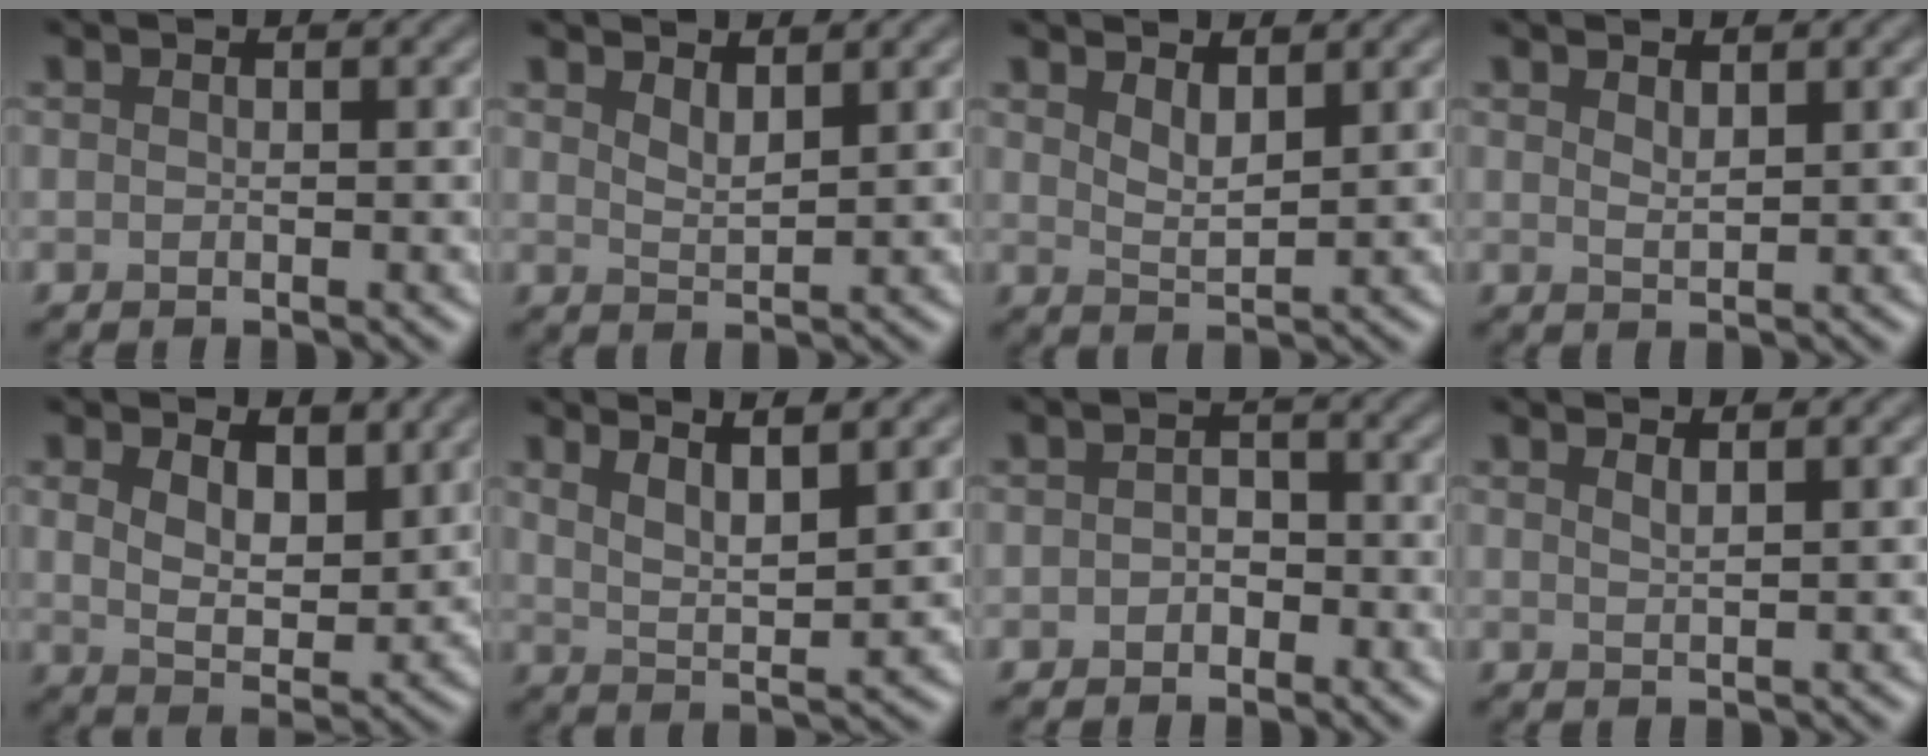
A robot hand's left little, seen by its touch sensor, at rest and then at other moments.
{"total": 2.1, "force": [1.7, 0.5, 1.1], "torque": [-0.018, -0.003, 0.033]}
{"total": 2.4, "force": [1.8, 0.7, 1.5], "torque": [-0.027, -0.008, 0.034]}
{"total": 1.3, "force": [1.1, 0.2, 0.6], "torque": [-0.013, -0.001, 0.021]}
{"total": 5.5, "force": [2.6, 3.0, 3.9], "torque": [-0.076, -0.013, 0.041]}
{"total": 4.3, "force": [2.9, 0.9, 3.1], "torque": [-0.051, -0.001, 0.053]}
{"total": 1.5, "force": [-0.7, 1.1, 0.8], "torque": [-0.013, 0.003, -0.015]}
{"total": 1.2, "force": [1.0, 0.4, 0.7], "torque": [0.000, 0.002, 0.013]}